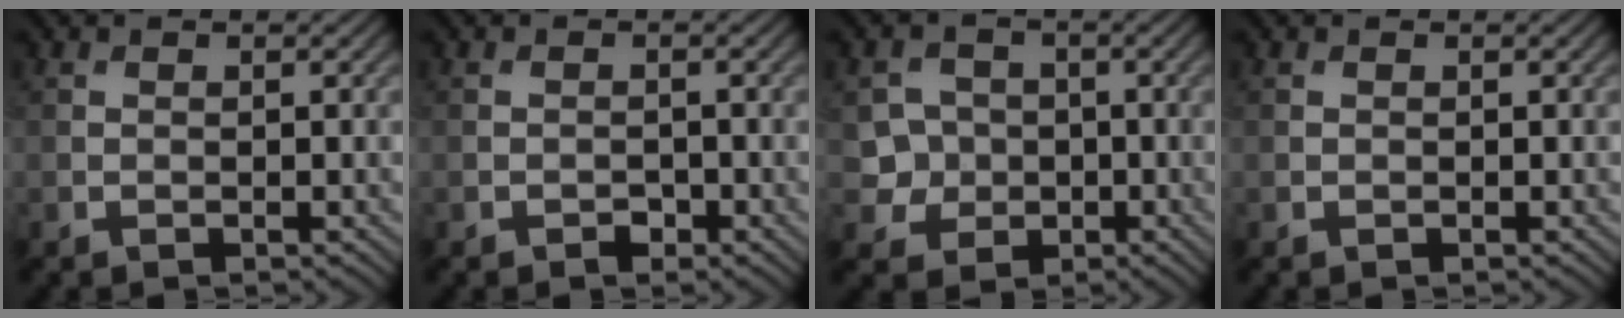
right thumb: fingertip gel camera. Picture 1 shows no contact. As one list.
[{"total": 1.0, "force": [-0.6, 0.6, 0.5], "torque": [-0.005, 0.000, -0.012]}, {"total": 4.7, "force": [-0.7, 4.5, 1.2], "torque": [-0.019, -0.007, -0.034]}, {"total": 0.0}]